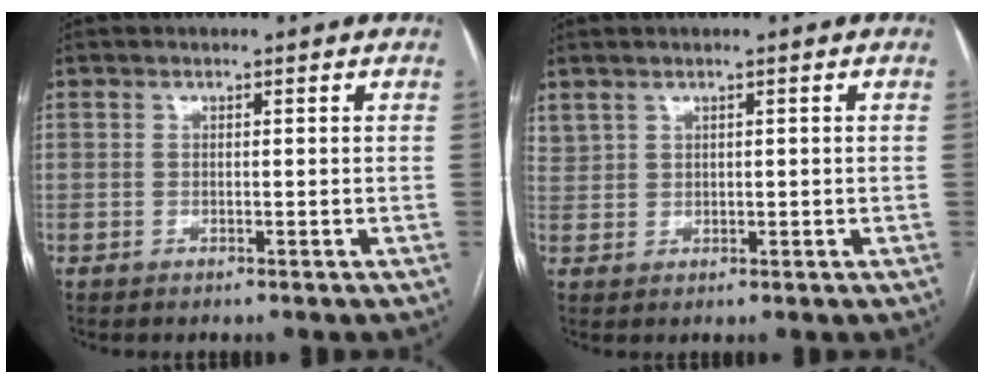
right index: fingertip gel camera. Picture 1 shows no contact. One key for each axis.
{"total": 1.9, "fx": 1.4, "fy": 1.2, "fz": 0.4, "tx": -0.012, "ty": 0.012, "tz": 0.037}